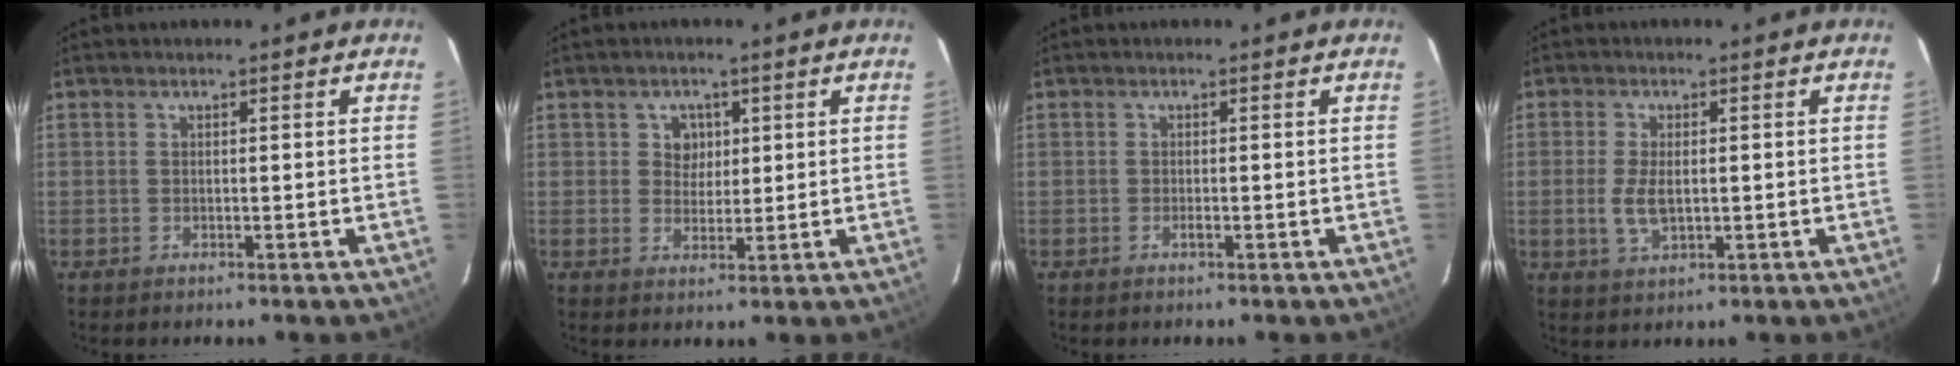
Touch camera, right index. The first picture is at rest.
{"total": 3.5, "force": [1.1, 3.2, 0.8], "torque": [-0.007, 0.010, 0.019]}
{"total": 0.8, "force": [-0.4, 0.3, 0.5], "torque": [-0.011, 0.000, -0.008]}
{"total": 4.8, "force": [-0.5, 2.2, 4.2], "torque": [-0.089, -0.007, -0.009]}